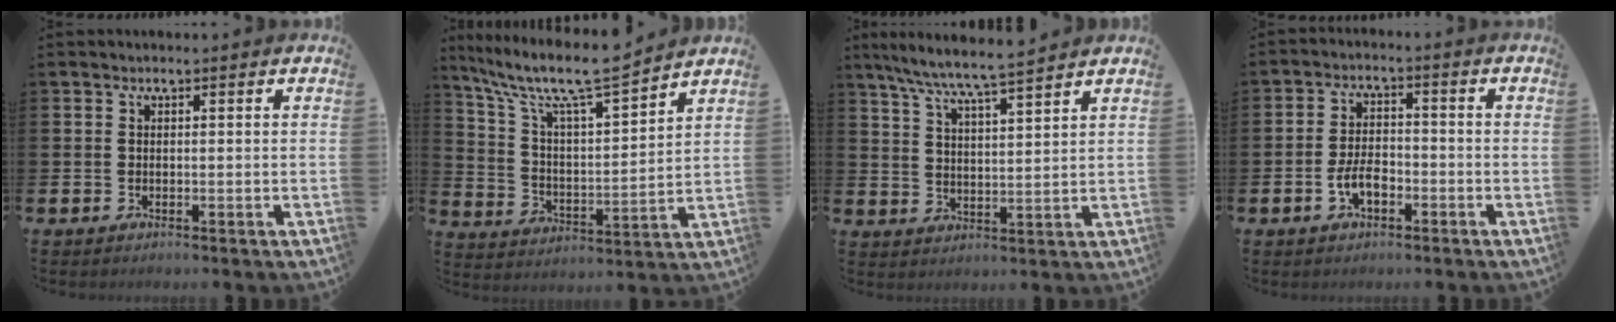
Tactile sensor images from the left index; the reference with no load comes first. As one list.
[{"total": 10.4, "force": [9.2, 1.3, 4.7], "torque": [-0.117, -0.063, 0.153]}, {"total": 7.2, "force": [6.8, -0.2, 2.4], "torque": [-0.066, -0.039, 0.117]}, {"total": 4.1, "force": [-1.7, 2.2, 3.0], "torque": [-0.051, 0.003, -0.036]}]